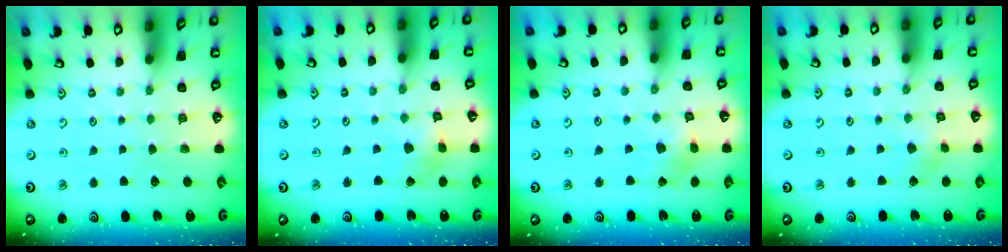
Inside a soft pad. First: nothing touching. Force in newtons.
{"total": 2.8, "press": 2.8, "slide": 0.1}
{"total": 3.0, "press": 2.9, "slide": 0.5}
{"total": 2.9, "press": 2.9, "slide": 0.3}